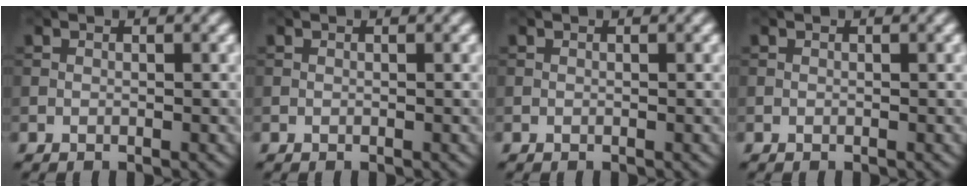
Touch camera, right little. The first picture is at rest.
{"total": 0.0}
{"total": 0.0}
{"total": 0.0}